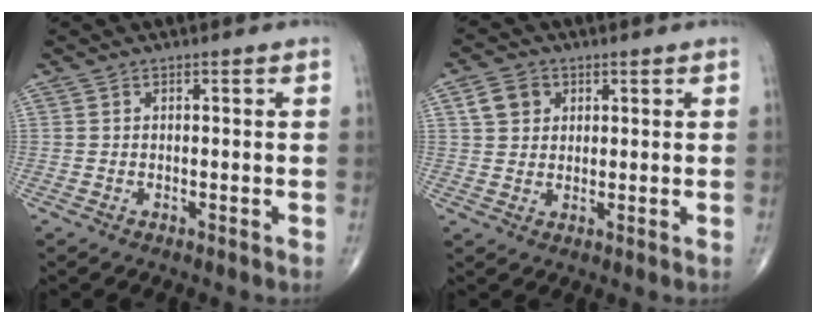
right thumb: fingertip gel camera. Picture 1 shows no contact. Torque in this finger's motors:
{"motor_torque": [0.02, 1.10, 0.23, -0.03, 0.01]}